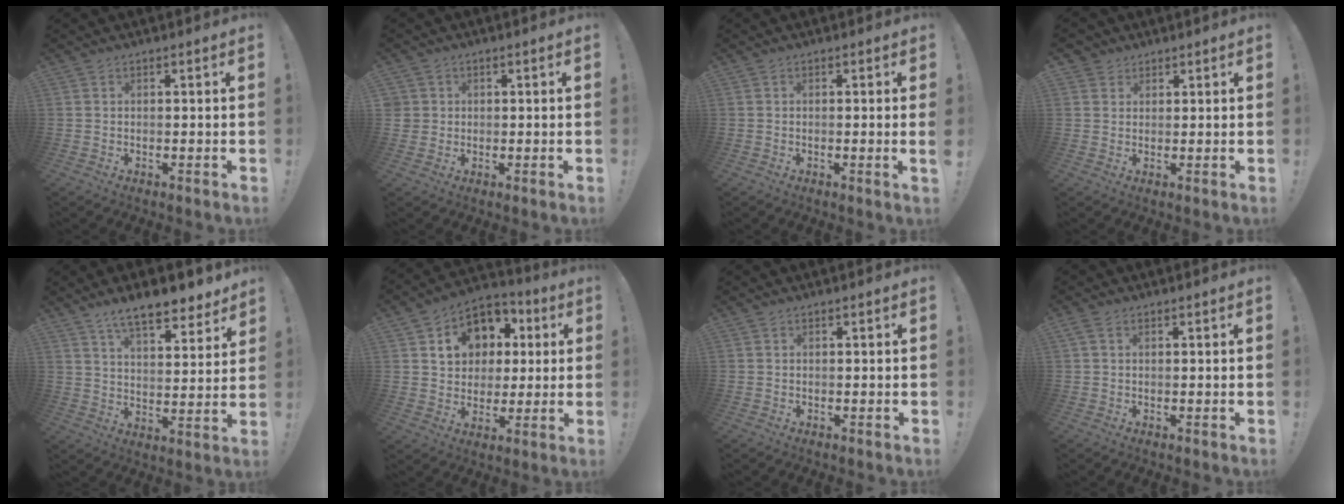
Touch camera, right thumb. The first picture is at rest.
{"total": 3.1, "force": [0.9, 2.9, 0.5], "torque": [0.001, -0.002, 0.017]}
{"total": 1.6, "force": [0.0, -0.7, 1.4], "torque": [-0.015, -0.006, -0.002]}
{"total": 3.0, "force": [1.9, 2.3, 0.1], "torque": [0.003, -0.009, 0.034]}
{"total": 11.4, "force": [8.9, 3.6, 6.3], "torque": [-0.098, -0.059, 0.156]}
{"total": 13.8, "force": [4.5, 11.6, 5.9], "torque": [-0.076, -0.017, 0.095]}
{"total": 0.0}
{"total": 1.6, "force": [0.7, 0.9, 1.1], "torque": [-0.023, 0.002, 0.012]}